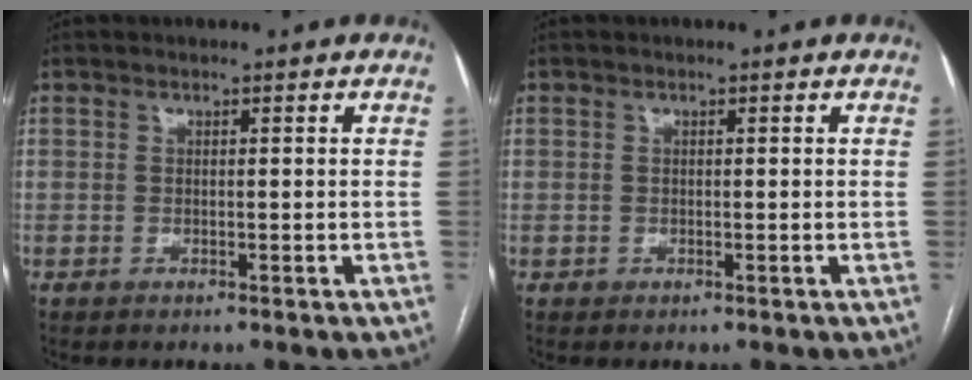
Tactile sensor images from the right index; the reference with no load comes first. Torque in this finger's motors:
{"motor_torque": [-0.86, 0.75, -1.00, -0.21]}